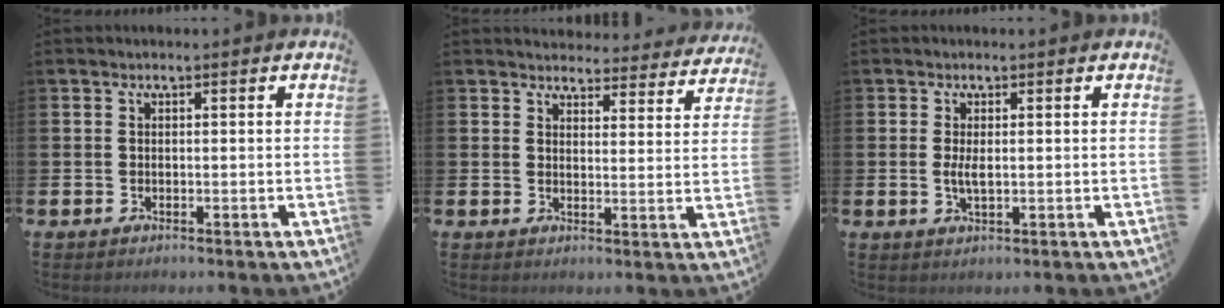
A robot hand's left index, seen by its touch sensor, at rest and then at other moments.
{"total": 4.0, "force": [3.9, 1.0, 0.2], "torque": [-0.002, -0.032, 0.065]}
{"total": 2.0, "force": [0.1, 0.7, 1.9], "torque": [-0.023, -0.005, -0.002]}